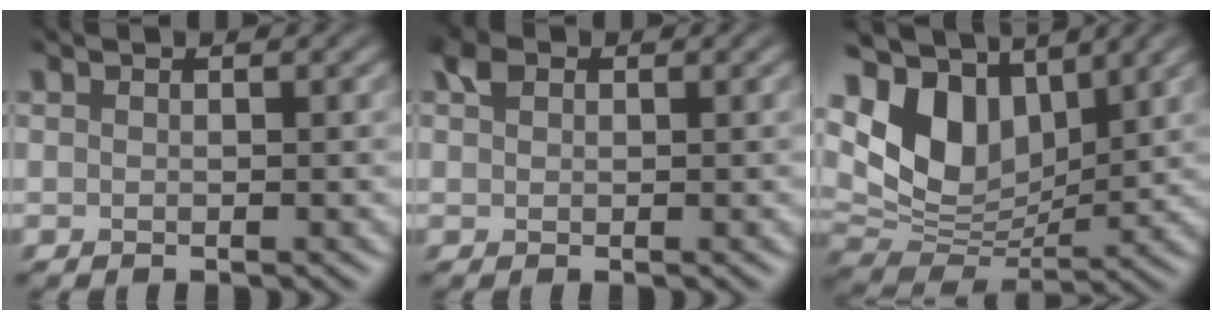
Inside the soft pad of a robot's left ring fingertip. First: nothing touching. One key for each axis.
{"total": 1.5, "fx": 0.3, "fy": 1.2, "fz": 0.8, "tx": -0.017, "ty": 0.004, "tz": 0.000}
{"total": 9.9, "fx": 3.3, "fy": 6.2, "fz": 6.9, "tx": -0.145, "ty": 0.002, "tz": 0.051}